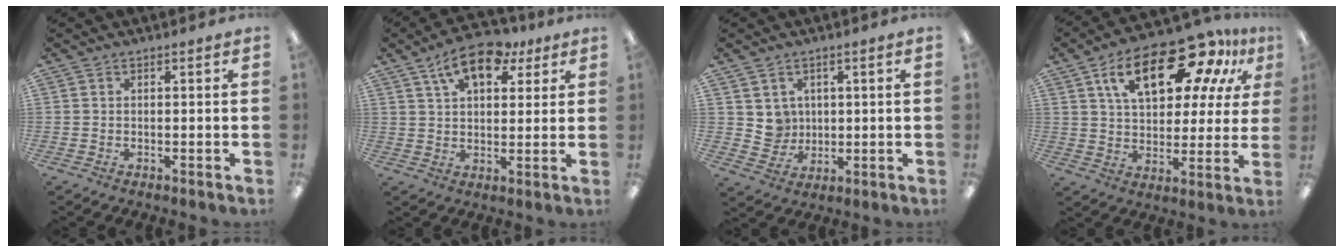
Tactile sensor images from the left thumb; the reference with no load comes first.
{"total": 12.3, "force": [7.1, 6.6, 7.6], "torque": [-0.114, -0.021, 0.124]}
{"total": 5.4, "force": [1.9, 5.0, 0.1], "torque": [-0.001, -0.008, 0.037]}
{"total": 21.8, "force": [11.5, 10.5, 15.2], "torque": [-0.239, -0.043, 0.190]}